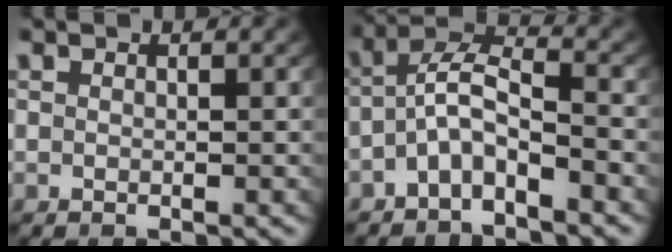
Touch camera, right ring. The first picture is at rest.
{"total": 5.3, "force": [-1.5, 3.8, 3.3], "torque": [-0.065, -0.013, -0.033]}